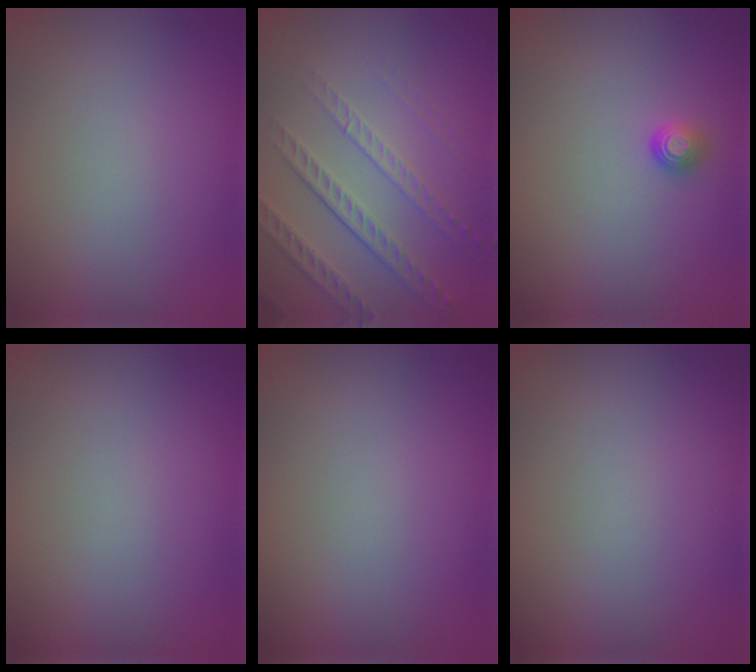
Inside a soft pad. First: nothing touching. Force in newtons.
{"total": 5.0, "press": 3.5, "slide": 3.7}
{"total": 1.1, "press": 1.1, "slide": 0.4}
{"total": 0.0}
{"total": 0.0}
{"total": 0.0}